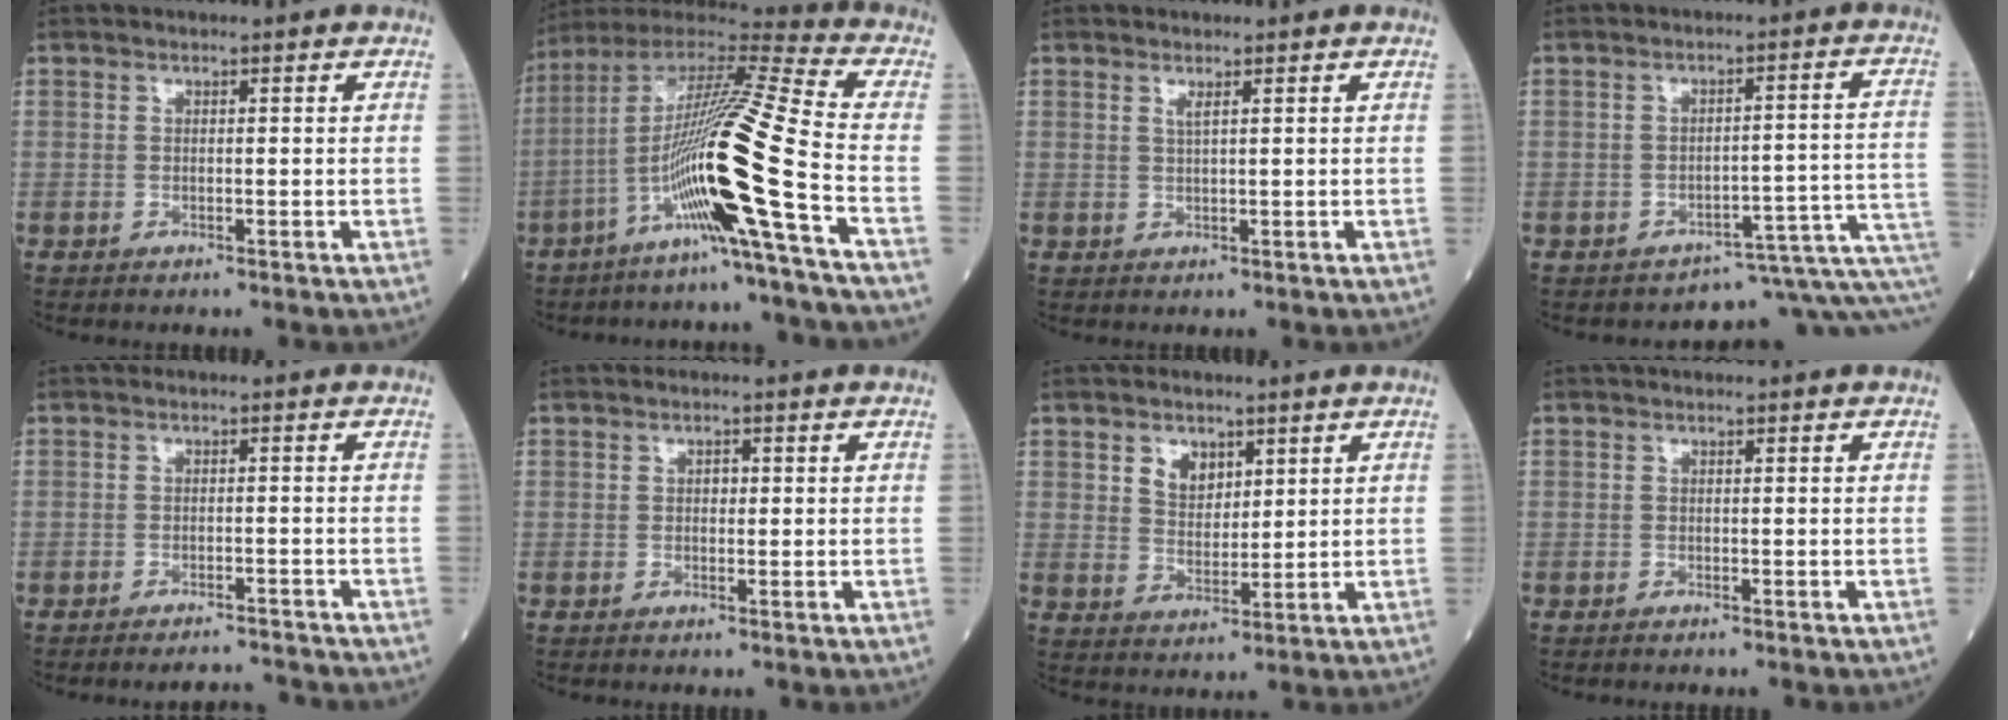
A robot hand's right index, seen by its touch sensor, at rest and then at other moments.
{"total": 19.0, "force": [-7.2, -2.3, 17.5], "torque": [-0.346, -0.012, -0.145]}
{"total": 1.1, "force": [0.6, -0.1, 0.9], "torque": [-0.022, -0.005, 0.012]}
{"total": 5.9, "force": [-4.3, 1.2, 3.9], "torque": [-0.031, 0.069, -0.044]}
{"total": 3.4, "force": [-3.4, -0.1, 0.2], "torque": [0.002, -0.007, -0.050]}
{"total": 1.0, "force": [0.1, 0.7, 0.7], "torque": [-0.009, 0.003, 0.000]}
{"total": 4.5, "force": [2.3, 2.9, 2.4], "torque": [-0.044, 0.003, 0.048]}
{"total": 0.0}